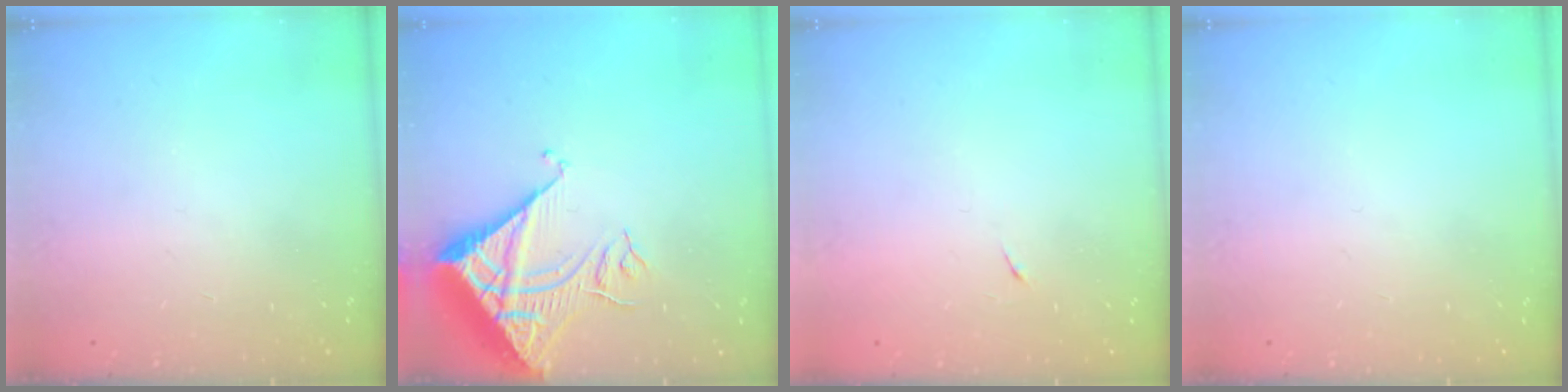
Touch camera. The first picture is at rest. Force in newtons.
{"total": 11.6, "press": 11.5, "slide": 1.4}
{"total": 3.8, "press": 3.7, "slide": 0.8}
{"total": 0.0}